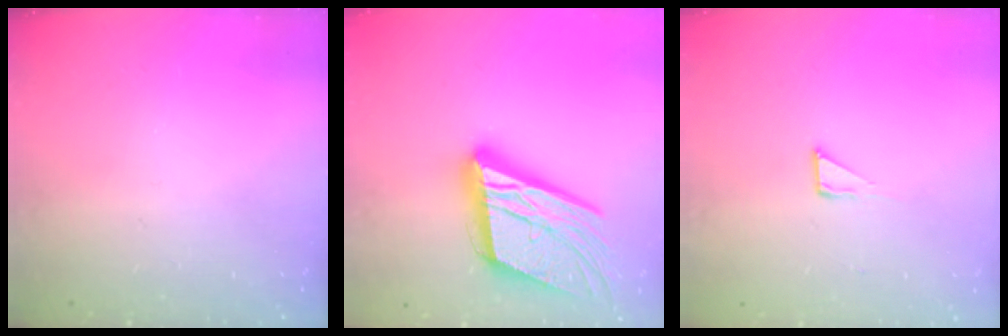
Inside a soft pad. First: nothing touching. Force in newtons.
{"total": 25.1, "press": 24.8, "slide": 4.1}
{"total": 2.6, "press": 2.6, "slide": 0.1}